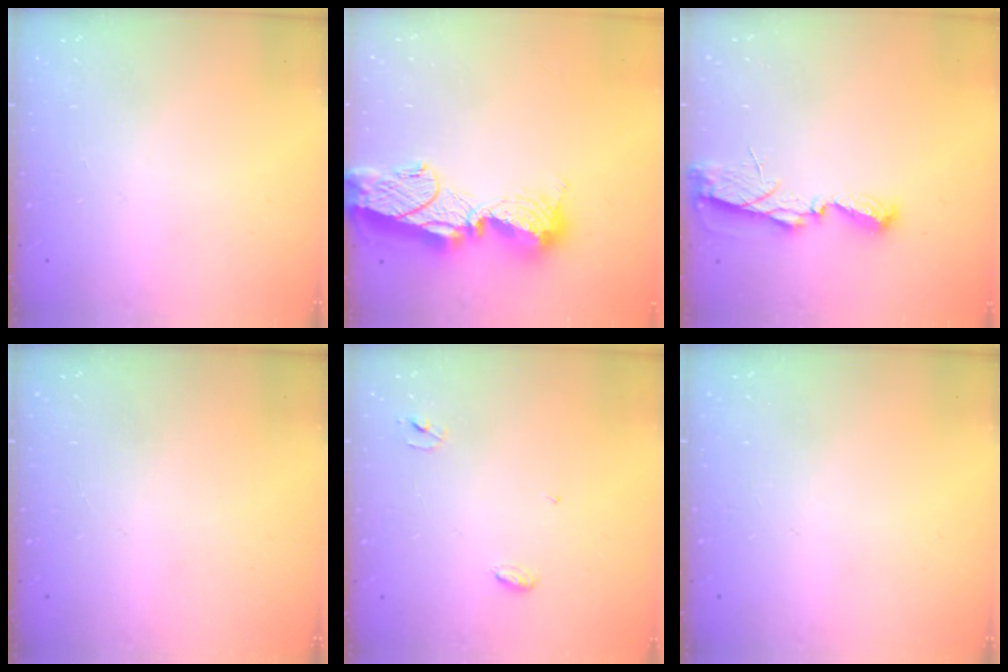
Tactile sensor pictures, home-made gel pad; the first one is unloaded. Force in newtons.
{"total": 15.5, "press": 15.4, "slide": 1.4}
{"total": 6.3, "press": 6.3, "slide": 0.2}
{"total": 0.0}
{"total": 3.4, "press": 3.4, "slide": 0.3}
{"total": 0.0}